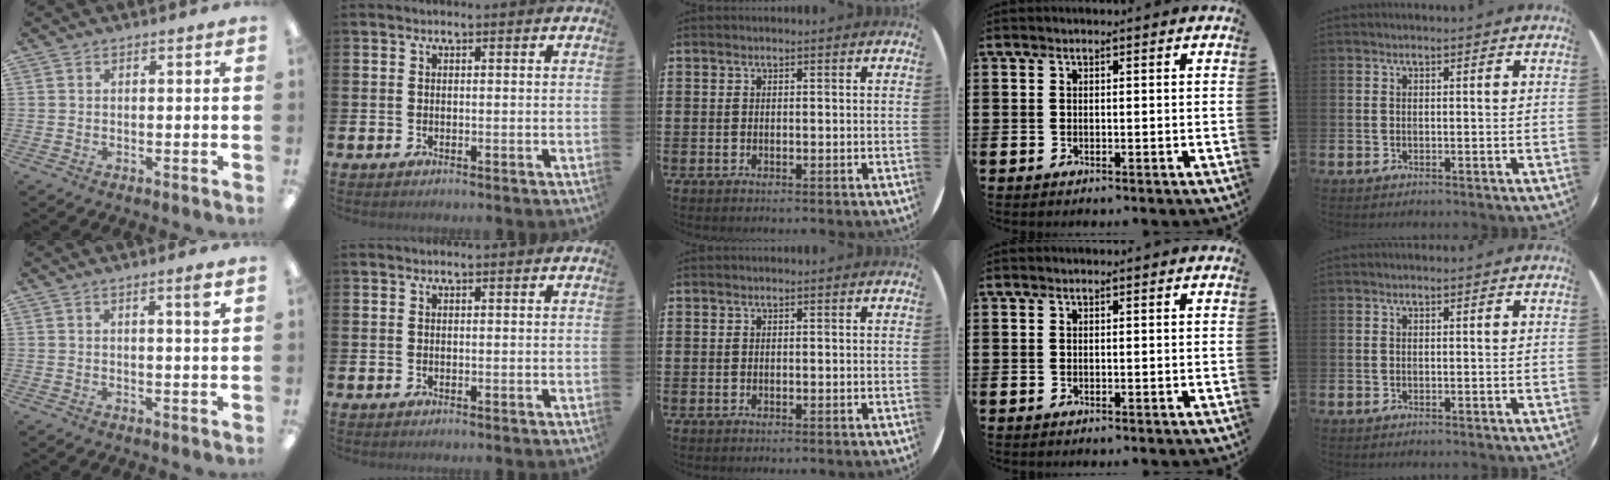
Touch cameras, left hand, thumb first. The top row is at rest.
{"thumb": {"total": 2.8, "force": [1.5, 0.0, 2.4], "torque": [-0.041, -0.005, 0.023]}}